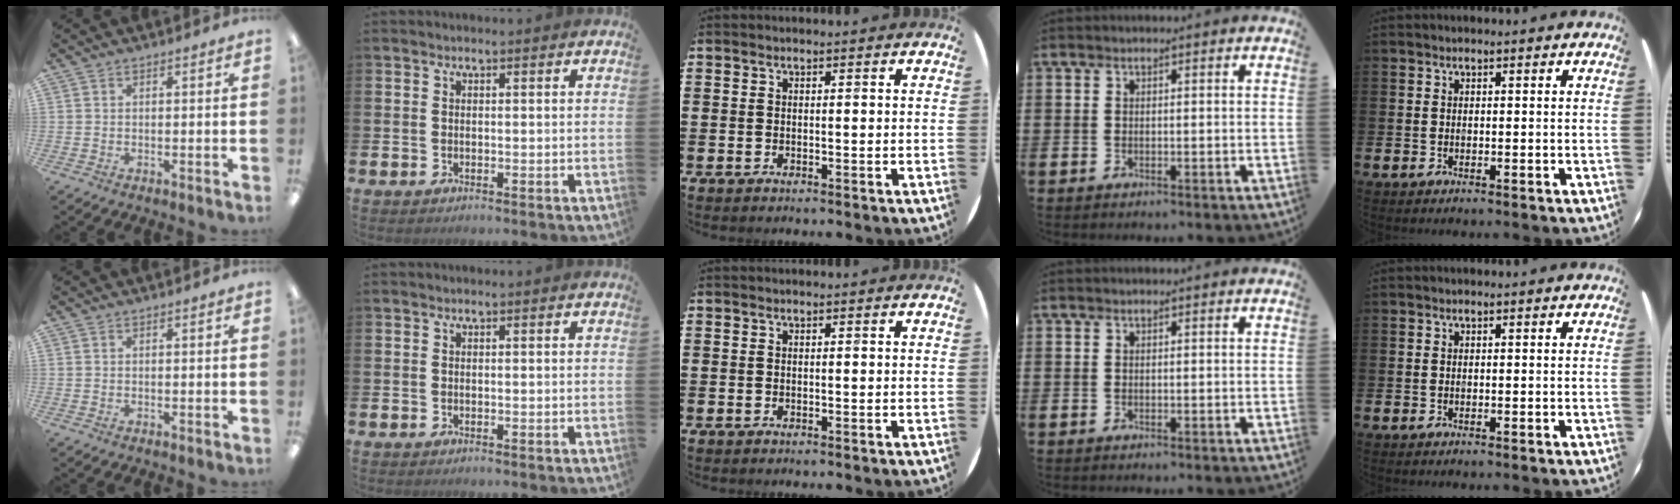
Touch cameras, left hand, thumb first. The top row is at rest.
{}